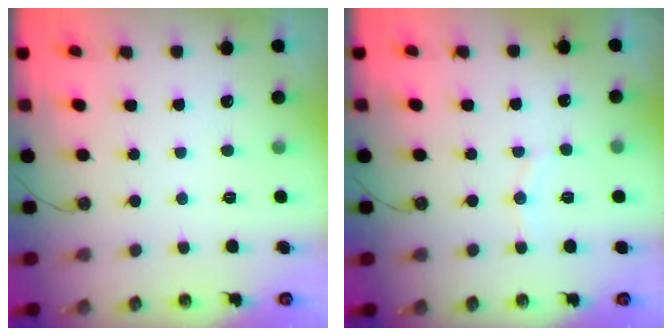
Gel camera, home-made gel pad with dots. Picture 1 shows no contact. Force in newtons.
{"total": 5.5, "press": 5.2, "slide": 1.6}